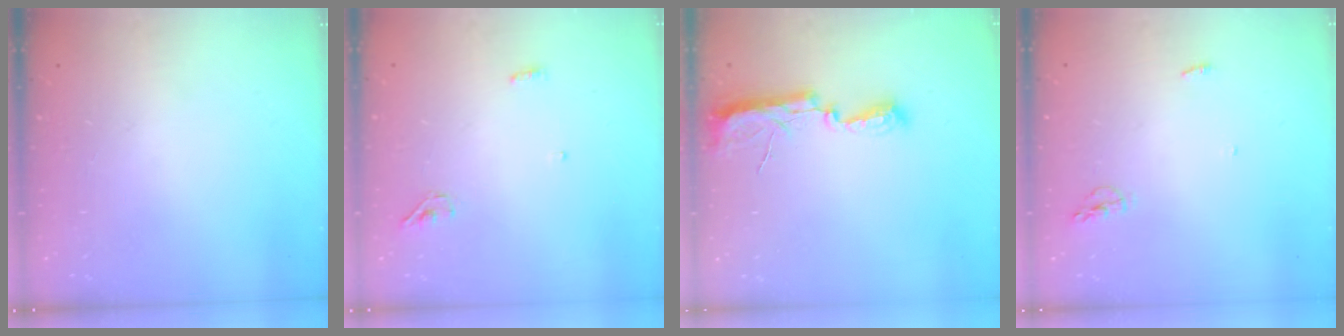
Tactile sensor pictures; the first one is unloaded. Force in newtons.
{"total": 3.4, "press": 3.3, "slide": 1.0}
{"total": 10.3, "press": 8.9, "slide": 5.2}
{"total": 4.3, "press": 4.1, "slide": 1.0}